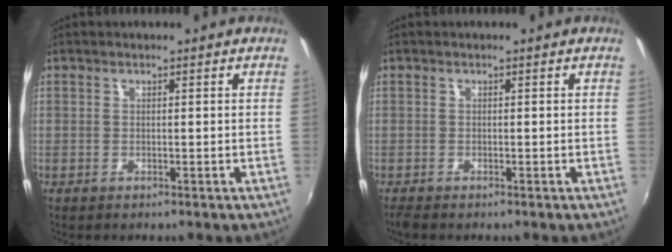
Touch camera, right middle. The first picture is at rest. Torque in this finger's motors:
{"motor_torque": [0.38, -0.40, 0.06, 0.00]}